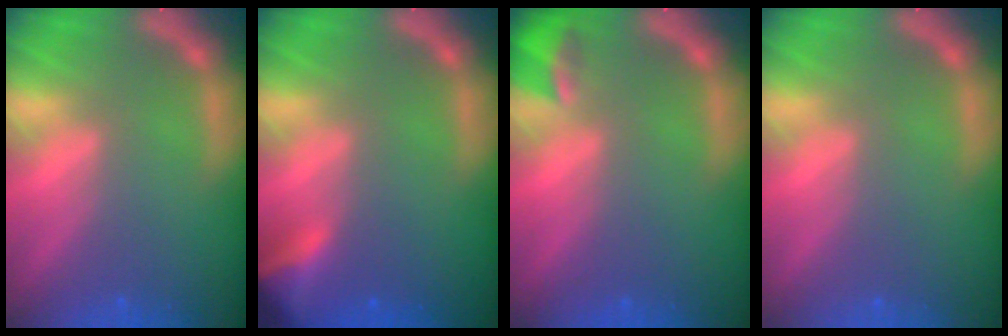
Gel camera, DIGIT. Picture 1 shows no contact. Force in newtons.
{"total": 4.4}
{"total": 2.4}
{"total": 0.0}